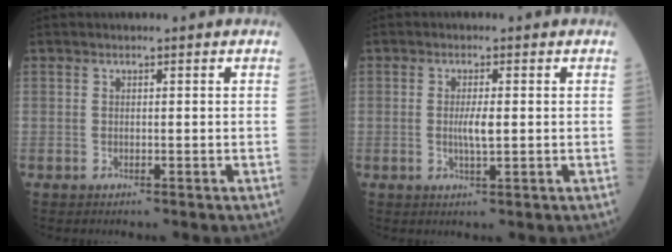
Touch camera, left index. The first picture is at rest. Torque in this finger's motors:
{"motor_torque": [0.57, 0.20, 0.07, 0.02]}